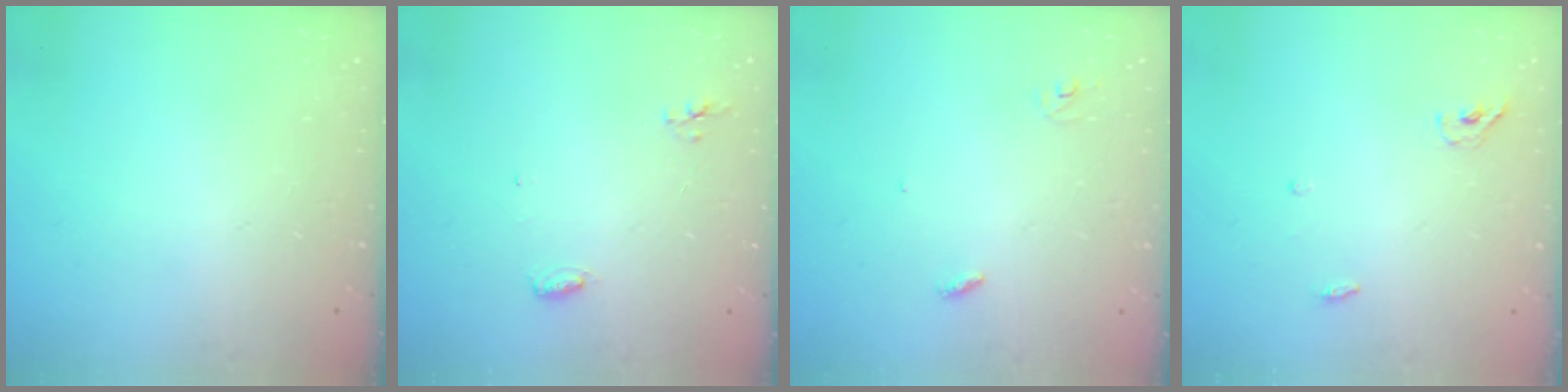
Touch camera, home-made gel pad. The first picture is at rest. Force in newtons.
{"total": 4.6, "press": 4.4, "slide": 1.1}
{"total": 2.8, "press": 2.8, "slide": 0.3}
{"total": 3.8, "press": 3.6, "slide": 1.3}